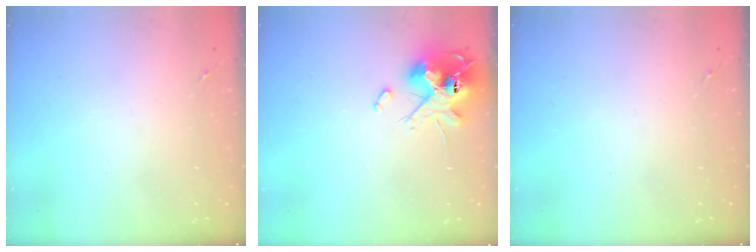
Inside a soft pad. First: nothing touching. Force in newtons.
{"total": 13.9, "press": 13.8, "slide": 1.3}
{"total": 0.0}